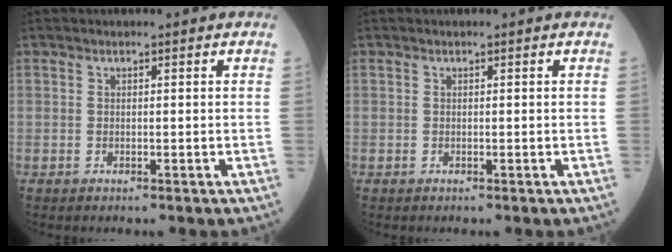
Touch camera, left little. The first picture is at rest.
{"total": 0.0}